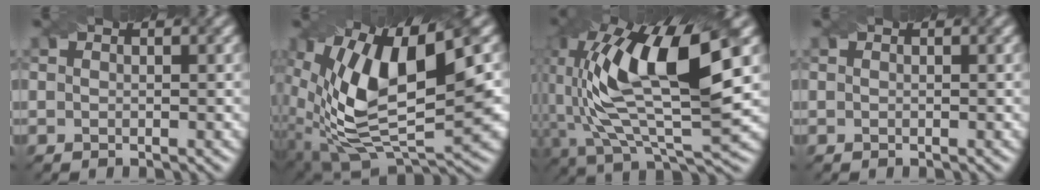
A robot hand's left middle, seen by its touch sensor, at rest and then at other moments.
{"total": 14.4, "force": [2.2, 6.6, 12.6], "torque": [-0.249, -0.007, 0.042]}
{"total": 14.3, "force": [2.8, 5.3, 12.9], "torque": [-0.254, 0.005, 0.049]}
{"total": 0.0}